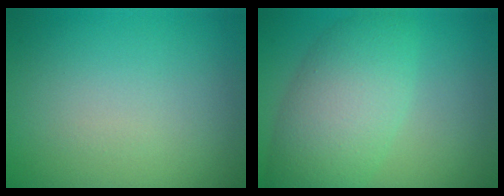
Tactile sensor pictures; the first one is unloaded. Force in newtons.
{"total": 6.7, "press": 6.7, "slide": 0.3}